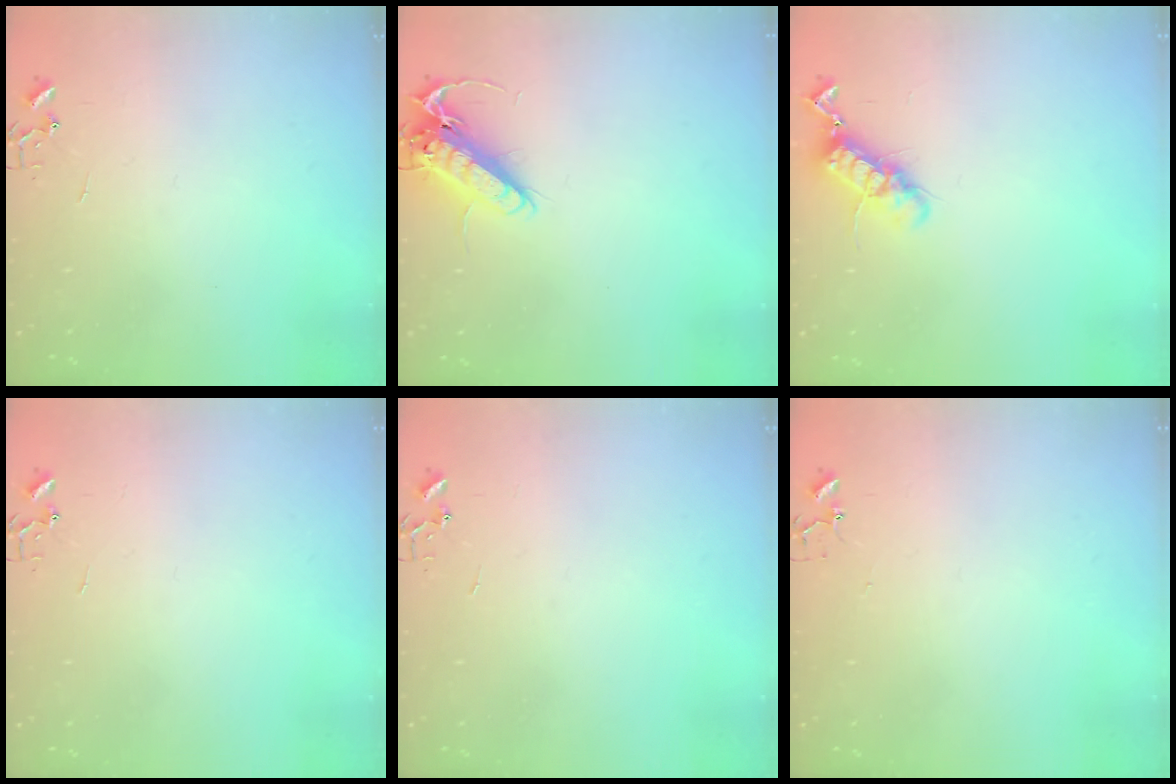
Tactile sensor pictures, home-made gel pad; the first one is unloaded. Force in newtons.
{"total": 13.3, "press": 13.1, "slide": 2.4}
{"total": 11.7, "press": 11.6, "slide": 1.2}
{"total": 0.0}
{"total": 0.0}
{"total": 3.9, "press": 3.9, "slide": 0.3}